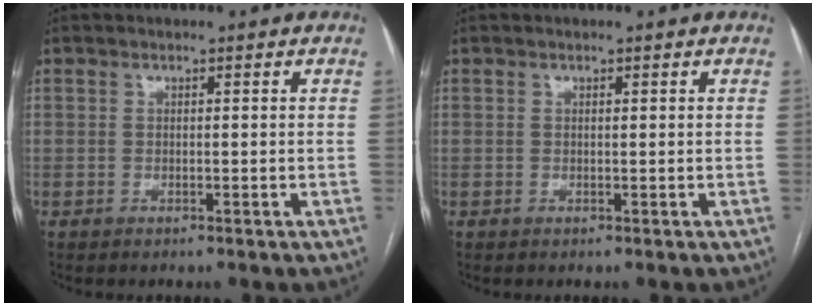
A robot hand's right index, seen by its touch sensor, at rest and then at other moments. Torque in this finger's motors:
{"motor_torque": [0.02, -0.01, 0.00, -0.01]}